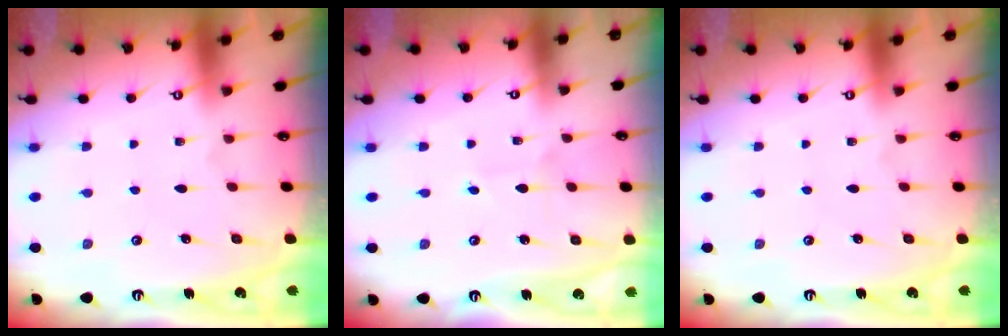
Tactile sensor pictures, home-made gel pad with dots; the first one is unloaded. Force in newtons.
{"total": 2.7, "press": 2.7, "slide": 0.3}
{"total": 0.0}